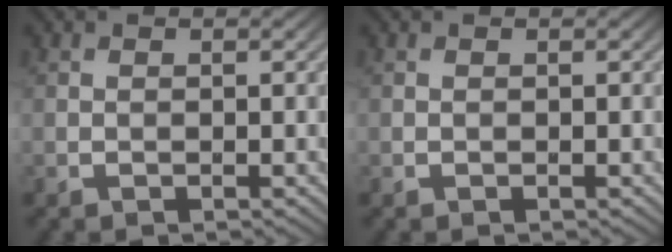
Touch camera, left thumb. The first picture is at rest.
{"total": 0.0}